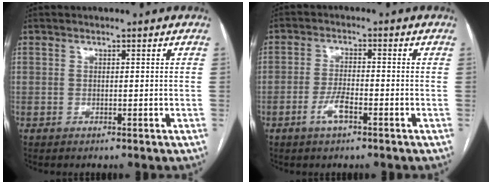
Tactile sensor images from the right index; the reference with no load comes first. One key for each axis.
{"total": 3.9, "fx": -2.1, "fy": 0.8, "fz": 3.2, "tx": -0.064, "ty": 0.001, "tz": -0.040}